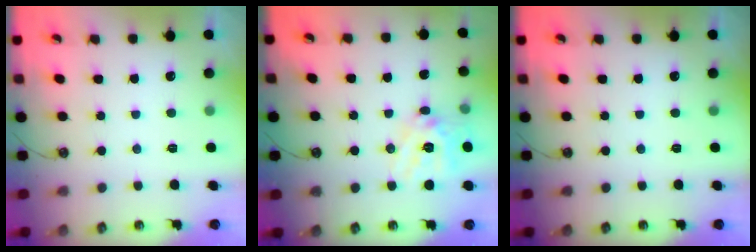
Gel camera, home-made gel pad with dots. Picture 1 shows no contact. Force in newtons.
{"total": 14.3, "press": 14.2, "slide": 1.9}
{"total": 0.0}